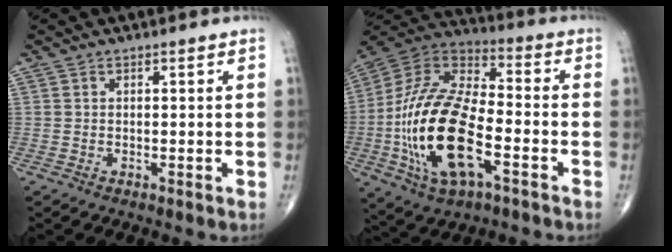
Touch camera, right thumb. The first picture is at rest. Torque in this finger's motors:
{"motor_torque": [0.45, 1.29, 2.27, -0.49, 0.30]}